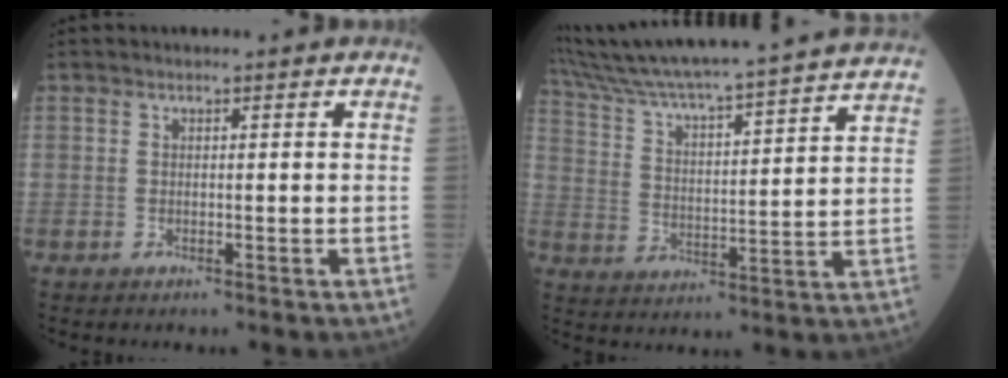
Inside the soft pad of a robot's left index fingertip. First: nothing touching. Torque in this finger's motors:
{"motor_torque": [0.83, -1.31, 0.22, 0.14]}